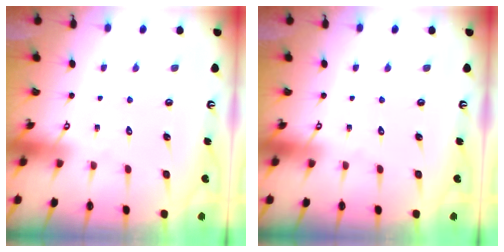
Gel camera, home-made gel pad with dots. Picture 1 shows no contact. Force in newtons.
{"total": 0.0}